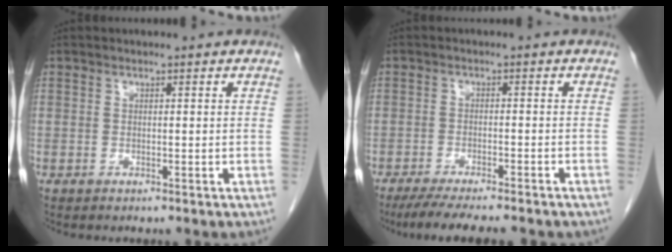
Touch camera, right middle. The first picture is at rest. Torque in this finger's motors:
{"motor_torque": [1.15, -0.99, 0.16, 0.07]}